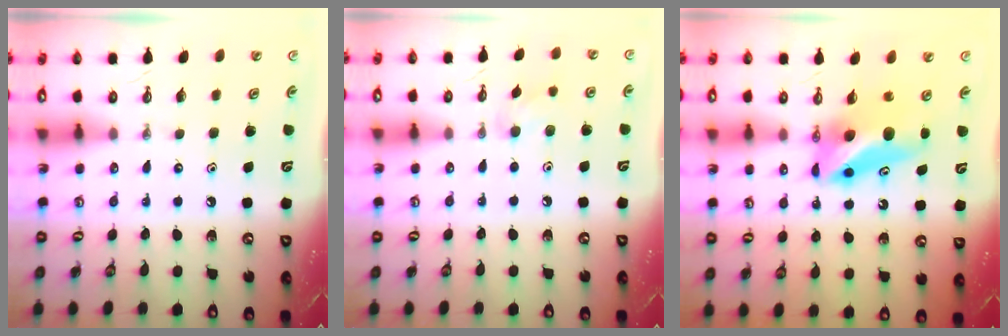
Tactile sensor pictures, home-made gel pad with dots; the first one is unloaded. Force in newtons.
{"total": 7.6, "press": 7.5, "slide": 1.0}
{"total": 9.2, "press": 7.9, "slide": 4.8}